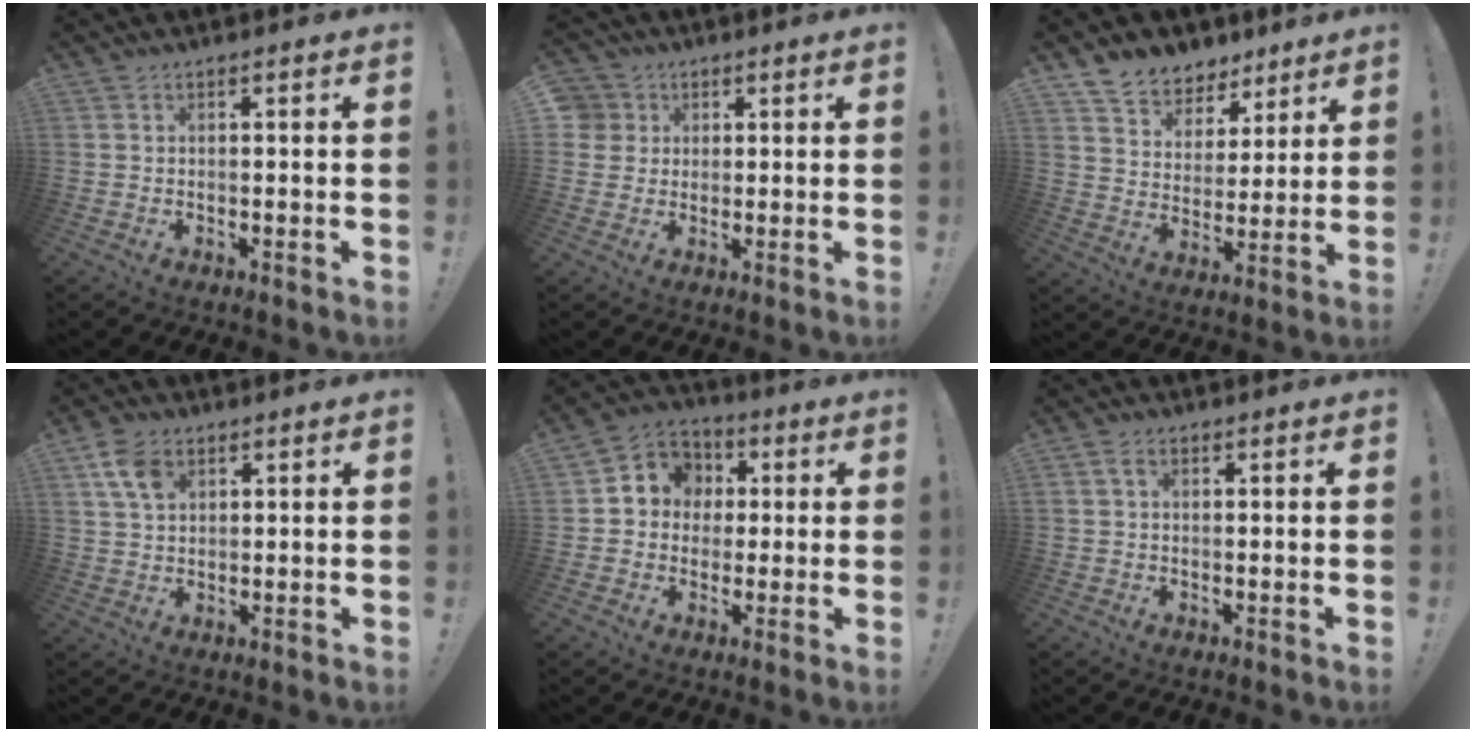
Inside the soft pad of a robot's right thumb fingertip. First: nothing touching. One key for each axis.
{"total": 5.1, "fx": 1.3, "fy": 4.8, "fz": 1.0, "tx": -0.026, "ty": -0.003, "tz": 0.024}
{"total": 8.2, "fx": 6.1, "fy": 5.4, "fz": 0.8, "tx": -0.022, "ty": -0.051, "tz": 0.121}
{"total": 7.3, "fx": 3.2, "fy": 4.9, "fz": 4.4, "tx": -0.082, "ty": 0.000, "tz": 0.066}
{"total": 8.4, "fx": 0.4, "fy": 7.9, "fz": 2.8, "tx": -0.033, "ty": 0.005, "tz": 0.014}
{"total": 2.1, "fx": 0.7, "fy": 1.4, "fz": 1.4, "tx": -0.027, "ty": 0.005, "tz": 0.012}